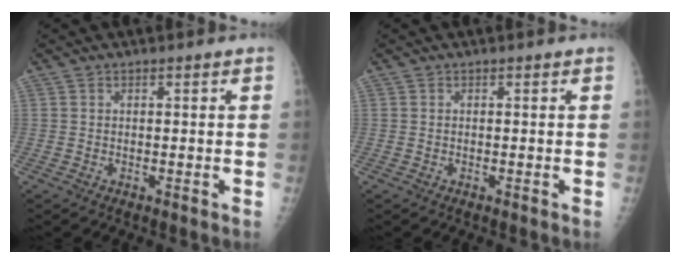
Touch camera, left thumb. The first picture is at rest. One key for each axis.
{"total": 0.0}